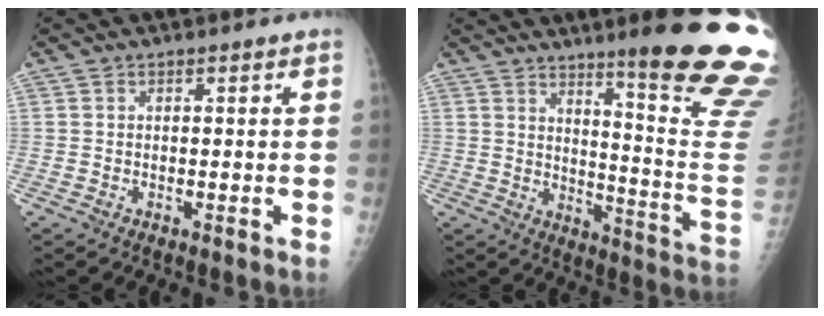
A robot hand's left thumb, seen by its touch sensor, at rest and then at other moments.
{"total": 22.0, "force": [15.2, 1.4, 15.9], "torque": [-0.186, -0.122, 0.202]}